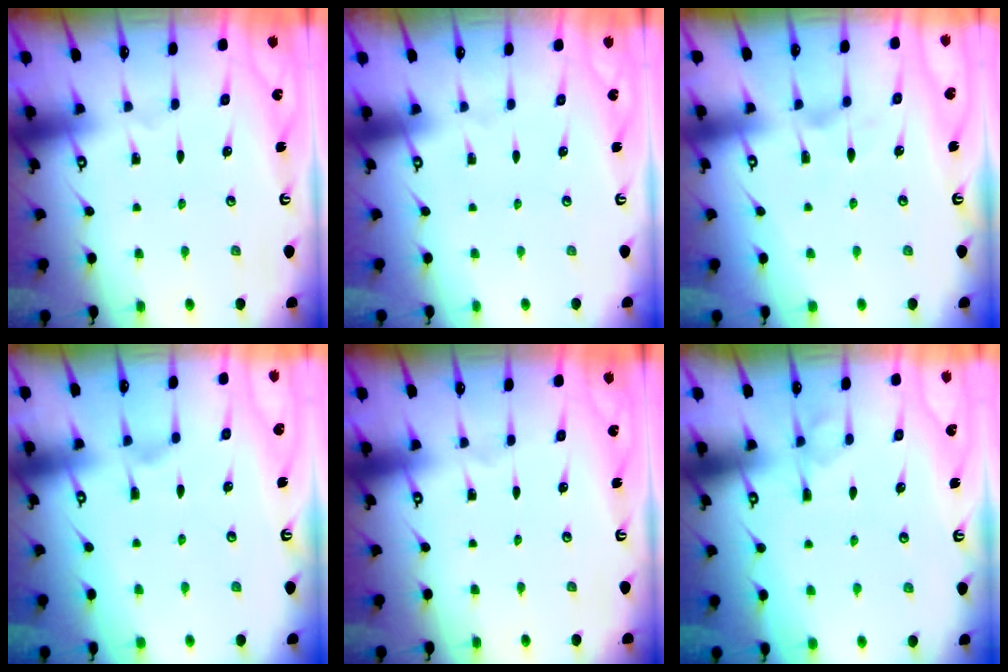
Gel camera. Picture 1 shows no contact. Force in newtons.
{"total": 1.5, "press": 1.4, "slide": 0.6}
{"total": 2.0, "press": 1.6, "slide": 1.2}
{"total": 1.5, "press": 0.9, "slide": 1.2}
{"total": 0.0}
{"total": 1.3, "press": 0.6, "slide": 1.1}